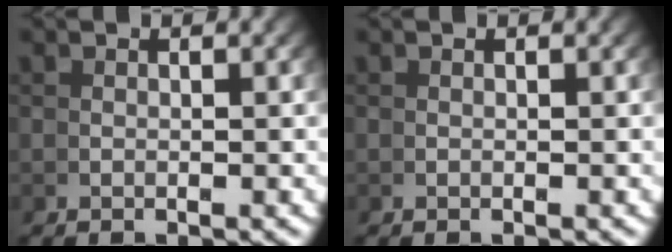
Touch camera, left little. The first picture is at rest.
{"total": 0.0}